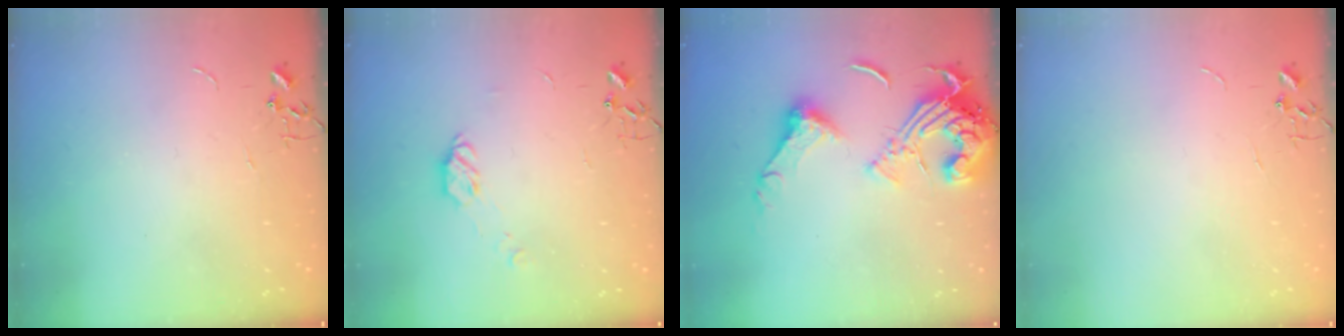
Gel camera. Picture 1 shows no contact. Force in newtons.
{"total": 6.3, "press": 6.3, "slide": 0.5}
{"total": 17.3, "press": 17.2, "slide": 1.8}
{"total": 0.0}